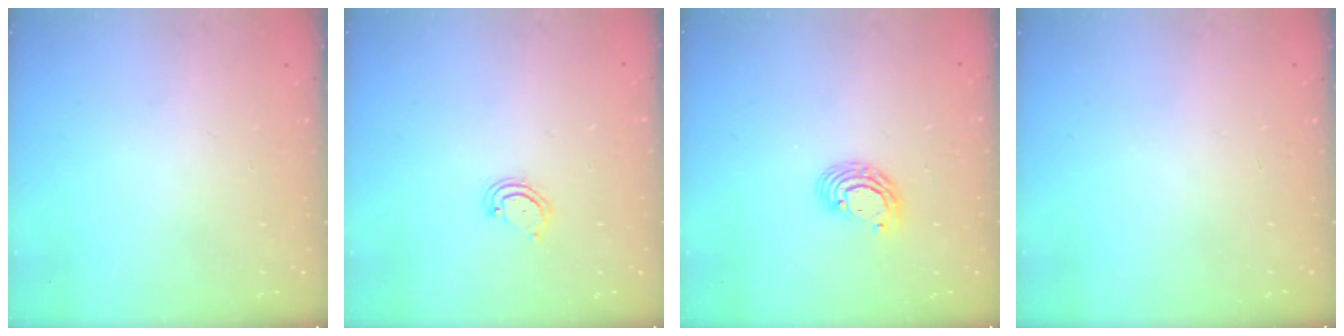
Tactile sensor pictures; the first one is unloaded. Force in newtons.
{"total": 3.9, "press": 3.9, "slide": 0.4}
{"total": 6.7, "press": 6.7, "slide": 0.6}
{"total": 0.0}